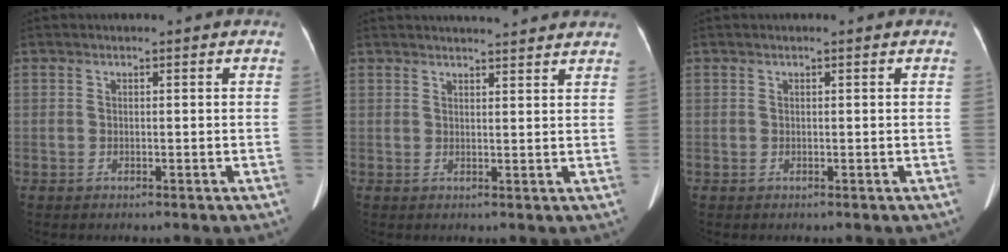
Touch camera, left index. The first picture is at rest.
{"total": 9.6, "force": [8.9, 0.9, 3.6], "torque": [-0.045, 0.020, 0.101]}
{"total": 0.6, "force": [0.5, 0.0, 0.4], "torque": [-0.009, 0.005, 0.009]}